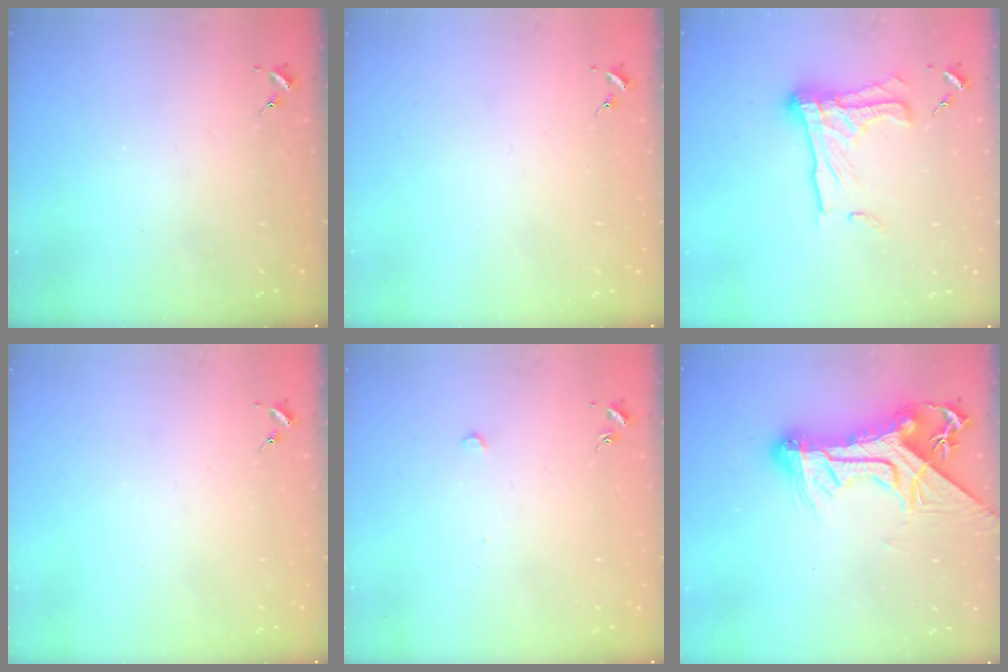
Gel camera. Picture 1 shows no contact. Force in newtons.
{"total": 0.0}
{"total": 17.8, "press": 17.8, "slide": 1.5}
{"total": 0.0}
{"total": 2.7, "press": 2.6, "slide": 0.3}
{"total": 19.4, "press": 19.4, "slide": 1.4}